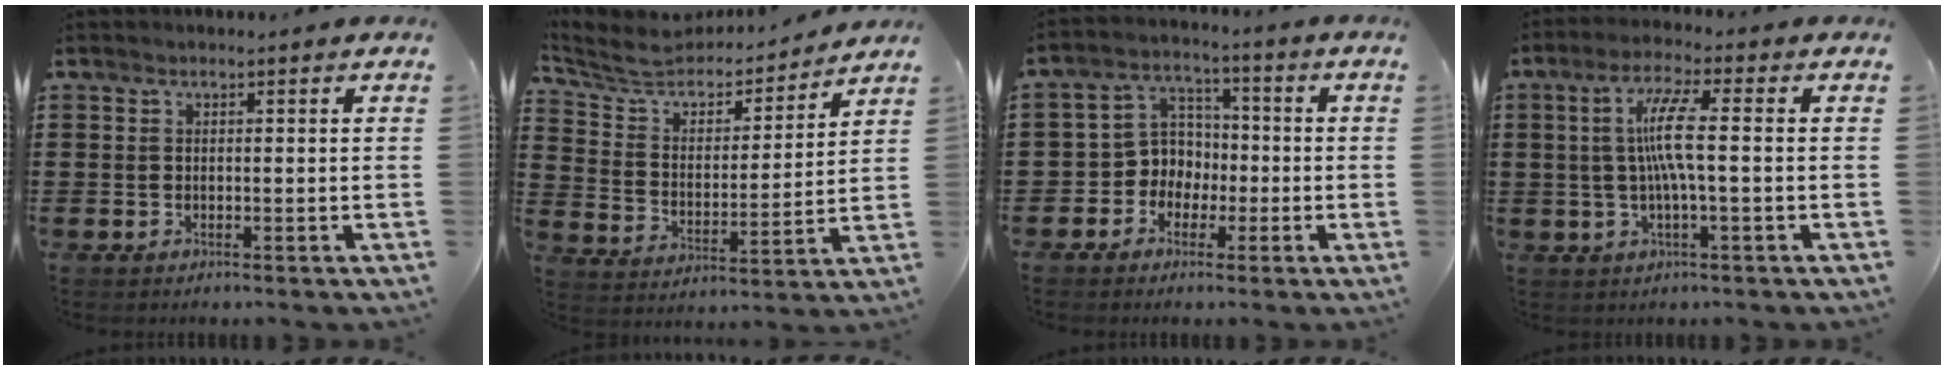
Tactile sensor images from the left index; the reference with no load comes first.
{"total": 6.0, "force": [5.6, 1.8, 1.3], "torque": [-0.060, -0.044, 0.092]}
{"total": 5.8, "force": [-1.7, 5.4, 1.4], "torque": [-0.052, 0.007, -0.037]}
{"total": 7.1, "force": [0.1, 0.8, 7.1], "torque": [-0.147, 0.000, -0.008]}